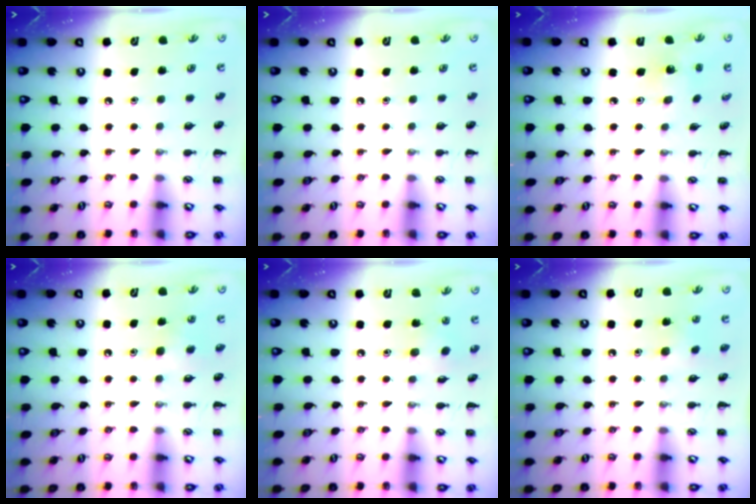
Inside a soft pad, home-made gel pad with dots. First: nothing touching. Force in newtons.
{"total": 0.0}
{"total": 1.7, "press": 1.5, "slide": 0.7}
{"total": 6.0, "press": 5.8, "slide": 1.7}
{"total": 3.5, "press": 3.4, "slide": 0.7}
{"total": 5.5, "press": 5.2, "slide": 1.6}